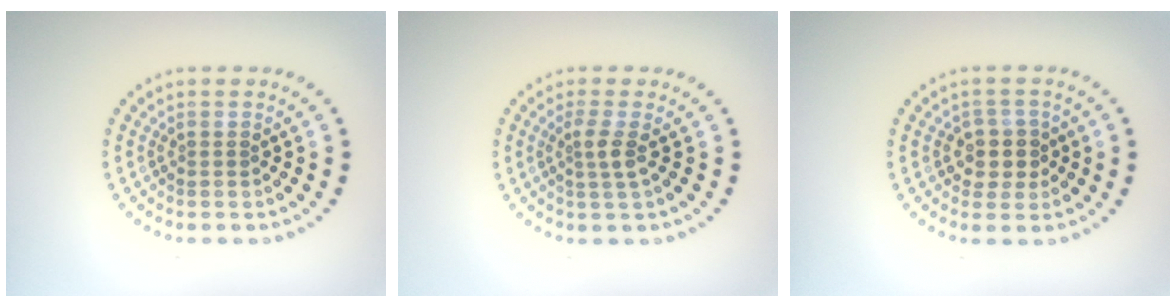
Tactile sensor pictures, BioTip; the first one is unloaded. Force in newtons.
{"total": 1.9, "press": 1.4, "slide": 1.3}
{"total": 2.7, "press": 2.5, "slide": 1.1}